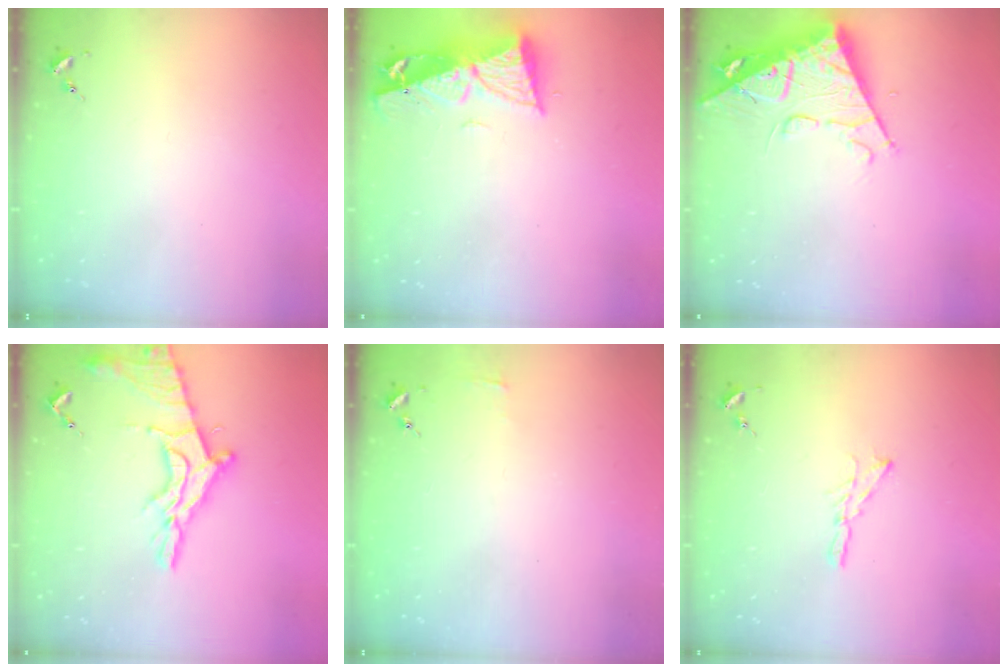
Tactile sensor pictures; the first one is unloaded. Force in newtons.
{"total": 9.6, "press": 9.6, "slide": 1.1}
{"total": 12.6, "press": 12.5, "slide": 1.4}
{"total": 17.8, "press": 17.8, "slide": 1.2}
{"total": 2.9, "press": 2.9, "slide": 0.3}
{"total": 4.9, "press": 4.9, "slide": 0.3}